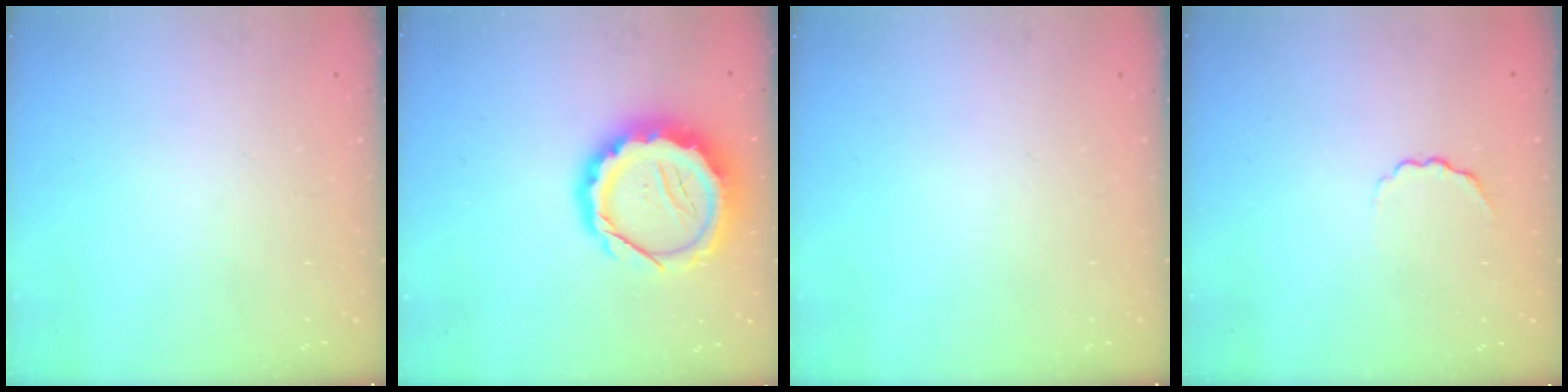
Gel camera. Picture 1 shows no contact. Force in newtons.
{"total": 13.8, "press": 13.6, "slide": 2.6}
{"total": 0.0}
{"total": 2.1, "press": 2.0, "slide": 0.8}